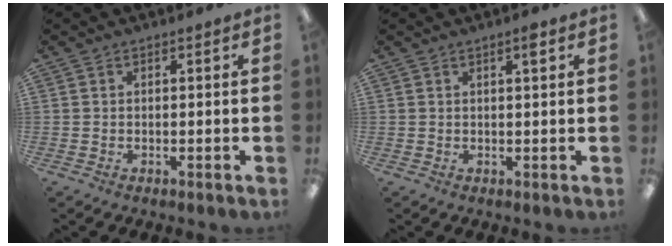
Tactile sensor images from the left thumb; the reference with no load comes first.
{"total": 2.1, "force": [1.3, 0.3, 1.6], "torque": [-0.029, -0.001, 0.019]}